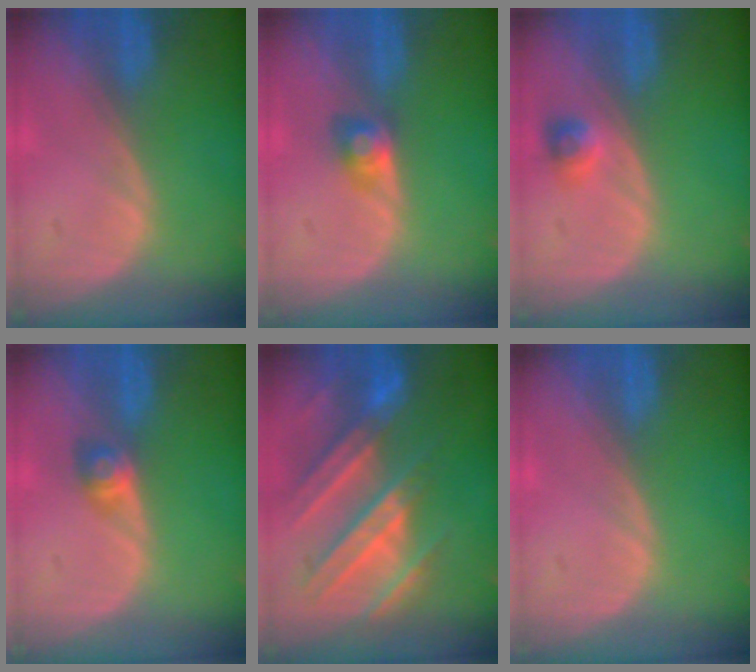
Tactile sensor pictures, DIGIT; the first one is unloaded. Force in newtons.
{"total": 2.6, "press": 2.5, "slide": 0.7}
{"total": 2.3, "press": 2.2, "slide": 0.7}
{"total": 2.8, "press": 2.6, "slide": 1.2}
{"total": 10.5, "press": 9.6, "slide": 4.2}
{"total": 0.0}